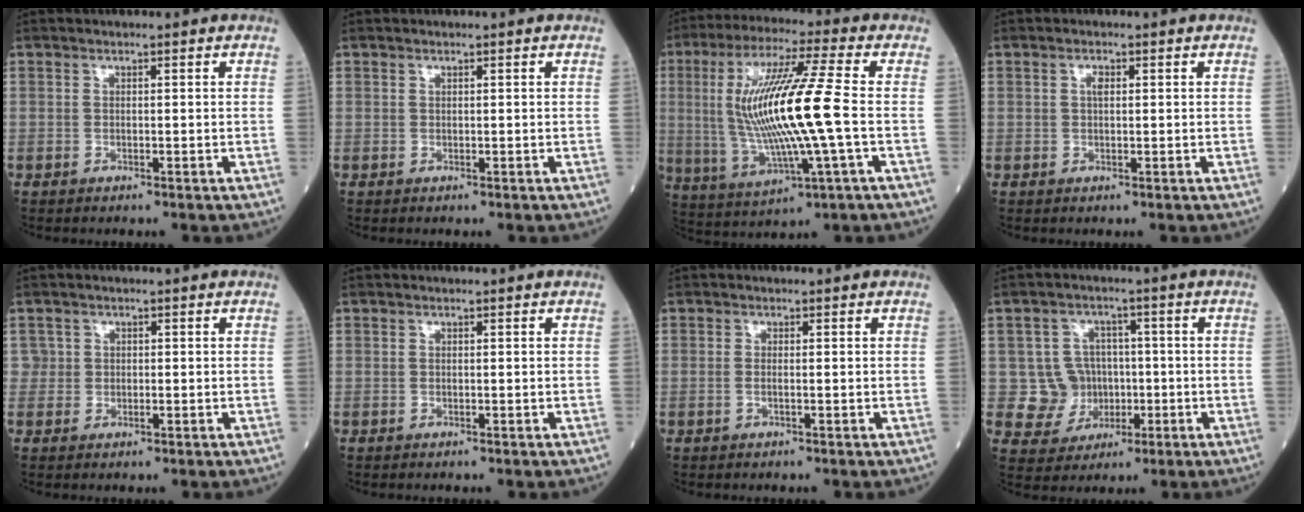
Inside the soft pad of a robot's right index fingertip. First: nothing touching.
{"total": 0.0}
{"total": 17.2, "force": [-0.1, 0.5, 17.2], "torque": [-0.353, 0.003, -0.003]}
{"total": 1.2, "force": [0.3, 0.5, 1.1], "torque": [-0.021, 0.002, 0.005]}
{"total": 1.5, "force": [0.3, 1.5, -0.1], "torque": [0.013, 0.002, 0.001]}
{"total": 0.0}
{"total": 0.7, "force": [-0.2, 0.1, 0.7], "torque": [-0.017, -0.001, -0.004]}
{"total": 6.9, "force": [-0.3, 6.8, 1.3], "torque": [-0.025, 0.017, 0.003]}